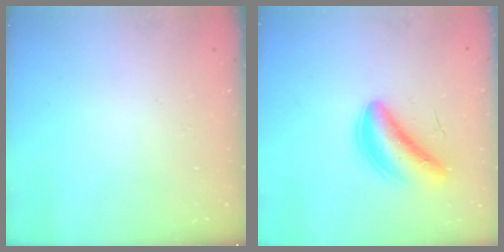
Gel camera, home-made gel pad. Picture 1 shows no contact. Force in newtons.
{"total": 6.2, "press": 6.0, "slide": 1.5}